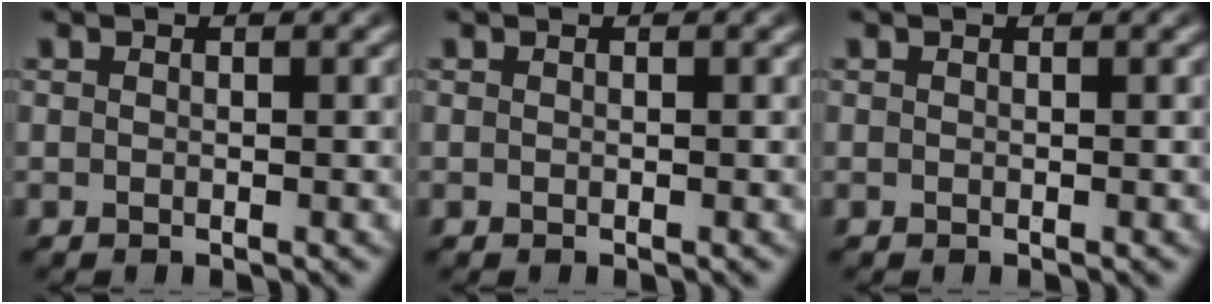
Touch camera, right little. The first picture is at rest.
{"total": 0.0}
{"total": 0.0}